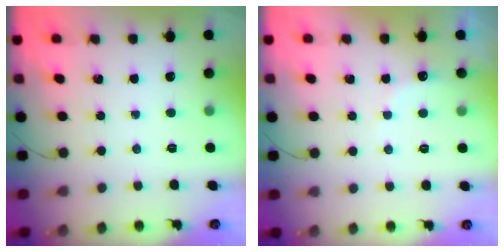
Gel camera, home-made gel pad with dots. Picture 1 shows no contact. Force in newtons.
{"total": 5.3, "press": 5.2, "slide": 1.0}